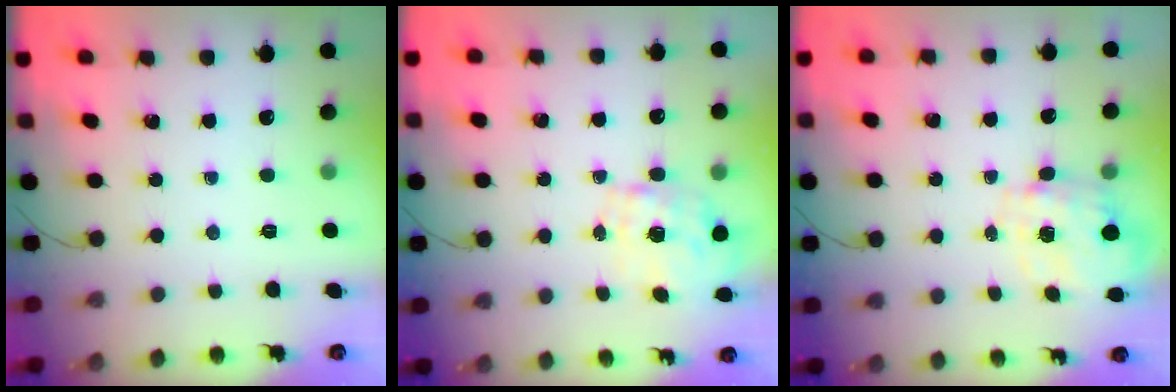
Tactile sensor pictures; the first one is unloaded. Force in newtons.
{"total": 1.9, "press": 1.7, "slide": 0.7}
{"total": 2.8, "press": 2.6, "slide": 1.0}